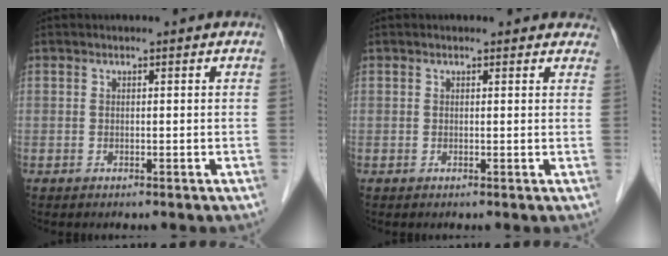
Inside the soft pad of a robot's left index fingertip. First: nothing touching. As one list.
[{"total": 4.1, "force": [3.7, 1.5, 1.2], "torque": [-0.001, 0.007, 0.025]}]